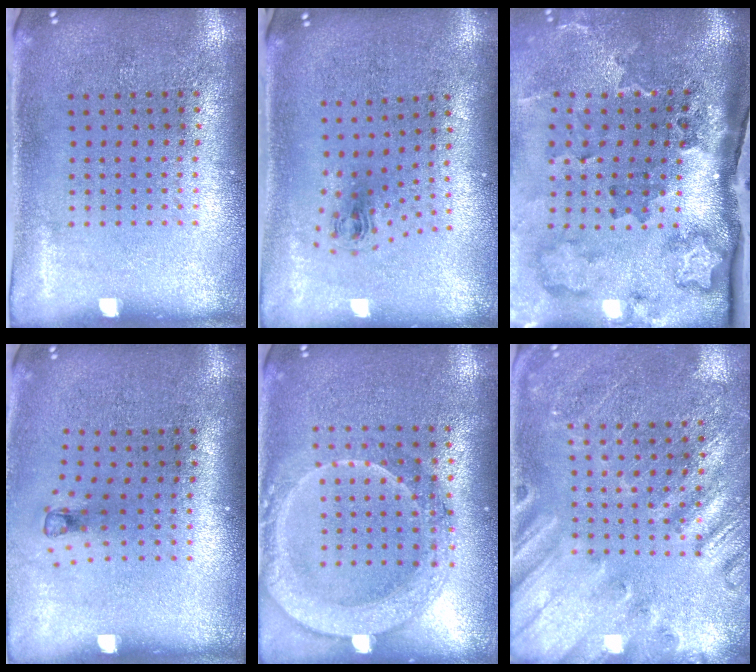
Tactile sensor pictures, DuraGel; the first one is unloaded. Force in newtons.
{"total": 0.8, "press": 0.3, "slide": 0.7}
{"total": 3.7, "press": 2.4, "slide": 2.8}
{"total": 0.8, "press": 0.4, "slide": 0.7}
{"total": 2.0, "press": 1.9, "slide": 0.8}
{"total": 2.4, "press": 2.4, "slide": 0.5}